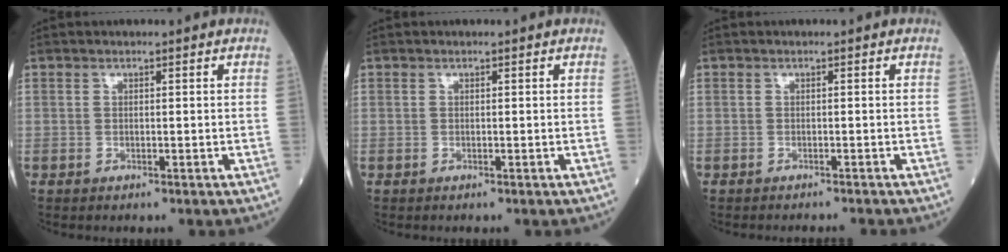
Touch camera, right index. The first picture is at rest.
{"total": 0.0}
{"total": 2.3, "force": [-2.2, -0.6, 0.3], "torque": [0.001, -0.004, -0.029]}